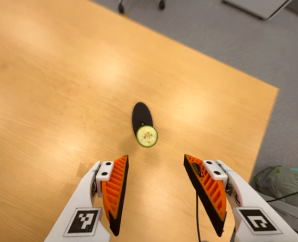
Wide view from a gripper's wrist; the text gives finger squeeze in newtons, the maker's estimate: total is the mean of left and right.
{"total": 0.0}